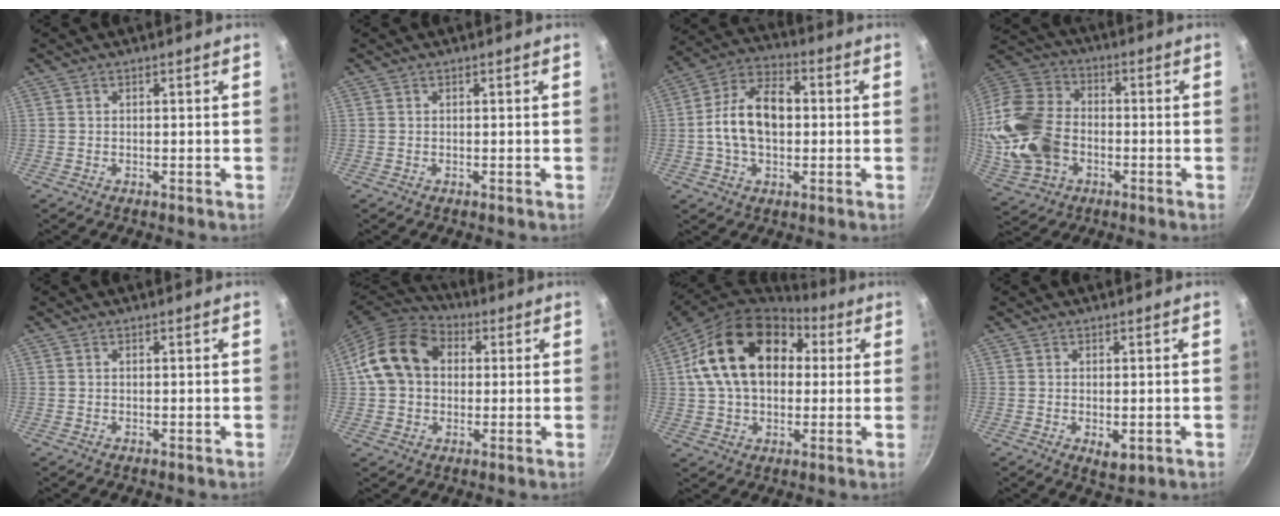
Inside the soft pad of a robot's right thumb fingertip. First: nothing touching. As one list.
[{"total": 0.0}, {"total": 13.2, "force": [0.0, 8.4, 10.2], "torque": [-0.155, 0.031, -0.014]}, {"total": 18.9, "force": [-3.1, 13.9, 12.4], "torque": [-0.246, 0.031, -0.059]}, {"total": 0.0}, {"total": 14.6, "force": [2.4, 11.4, 8.9], "torque": [-0.138, 0.028, 0.027]}, {"total": 20.8, "force": [4.5, 14.5, 14.2], "torque": [-0.226, 0.025, 0.064]}, {"total": 3.2, "force": [-0.7, 1.7, 2.6], "torque": [-0.039, -0.013, -0.006]}]